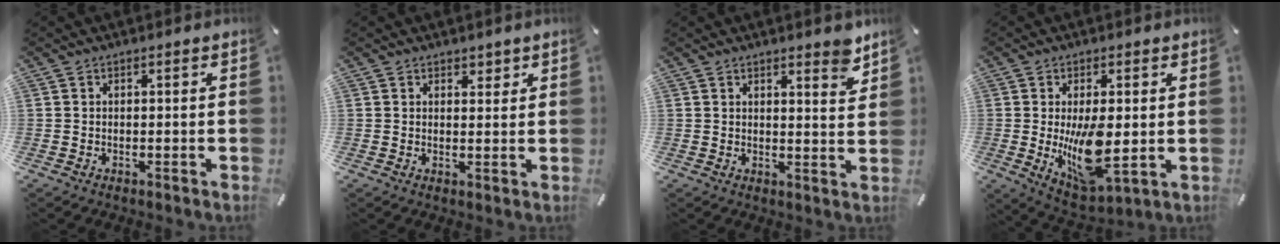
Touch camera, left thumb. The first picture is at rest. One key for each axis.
{"total": 2.3, "fx": 1.6, "fy": 1.7, "fz": 0.3, "tx": 0.008, "ty": -0.004, "tz": 0.025}
{"total": 5.0, "fx": 4.2, "fy": 1.4, "fz": 2.2, "tx": -0.022, "ty": -0.032, "tz": 0.071}
{"total": 13.0, "fx": 0.2, "fy": 6.0, "fz": 11.6, "tx": -0.200, "ty": -0.034, "tz": 0.006}